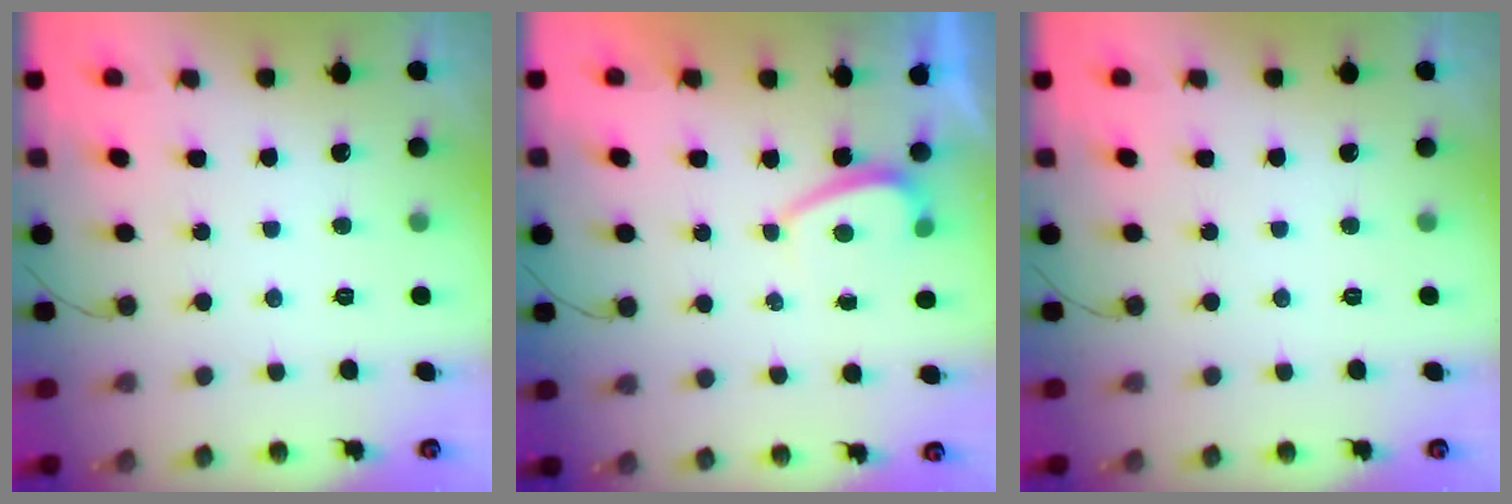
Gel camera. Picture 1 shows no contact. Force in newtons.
{"total": 0.9, "press": 0.7, "slide": 0.5}
{"total": 0.0}